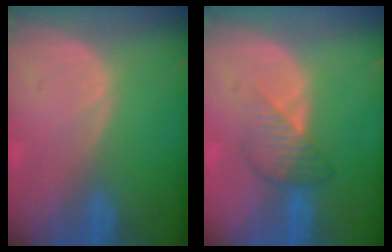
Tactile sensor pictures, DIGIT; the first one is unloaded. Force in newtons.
{"total": 3.7, "press": 3.6, "slide": 0.2}